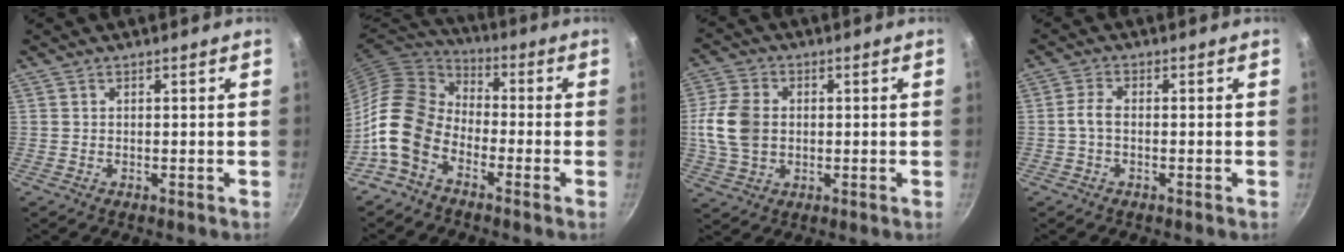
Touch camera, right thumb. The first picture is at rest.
{"total": 13.6, "force": [-5.5, 9.2, 8.4], "torque": [-0.139, 0.052, -0.134]}
{"total": 10.2, "force": [0.3, 7.4, 6.9], "torque": [-0.130, 0.008, 0.000]}
{"total": 3.0, "force": [-0.6, 1.2, 2.7], "torque": [-0.069, 0.012, -0.016]}